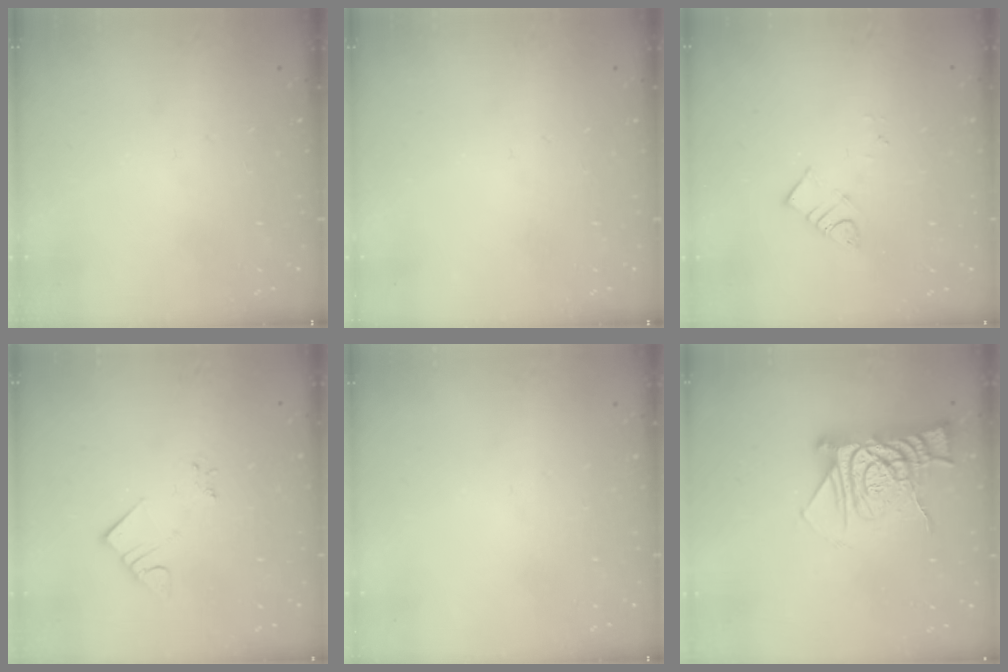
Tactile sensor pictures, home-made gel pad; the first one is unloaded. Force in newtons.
{"total": 0.0}
{"total": 3.4, "press": 3.4, "slide": 0.2}
{"total": 3.3, "press": 3.3, "slide": 0.1}
{"total": 0.0}
{"total": 12.5, "press": 12.5, "slide": 1.1}